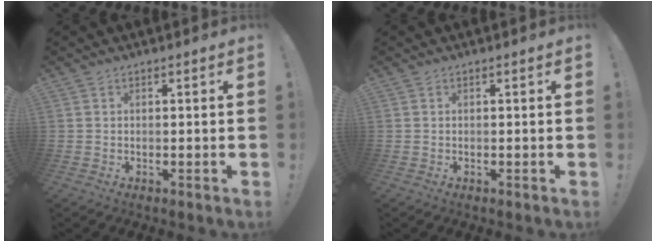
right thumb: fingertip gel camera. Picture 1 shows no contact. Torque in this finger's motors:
{"motor_torque": [0.00, 0.00, -0.04, 0.04, 0.00]}